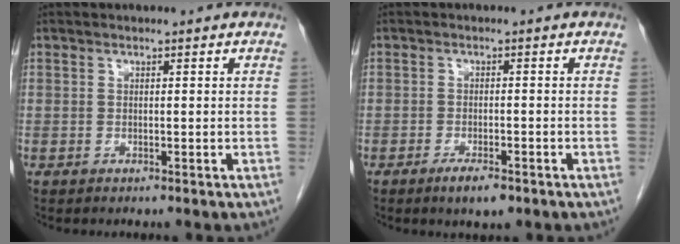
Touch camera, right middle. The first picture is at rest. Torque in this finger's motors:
{"motor_torque": [0.64, -0.44, 0.10, 0.03]}